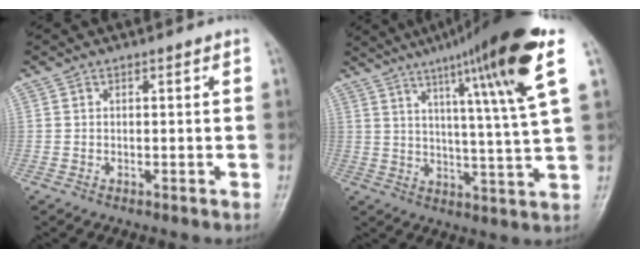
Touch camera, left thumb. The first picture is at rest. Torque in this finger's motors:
{"motor_torque": [1.07, 0.30, 1.71, -1.06, 0.47]}